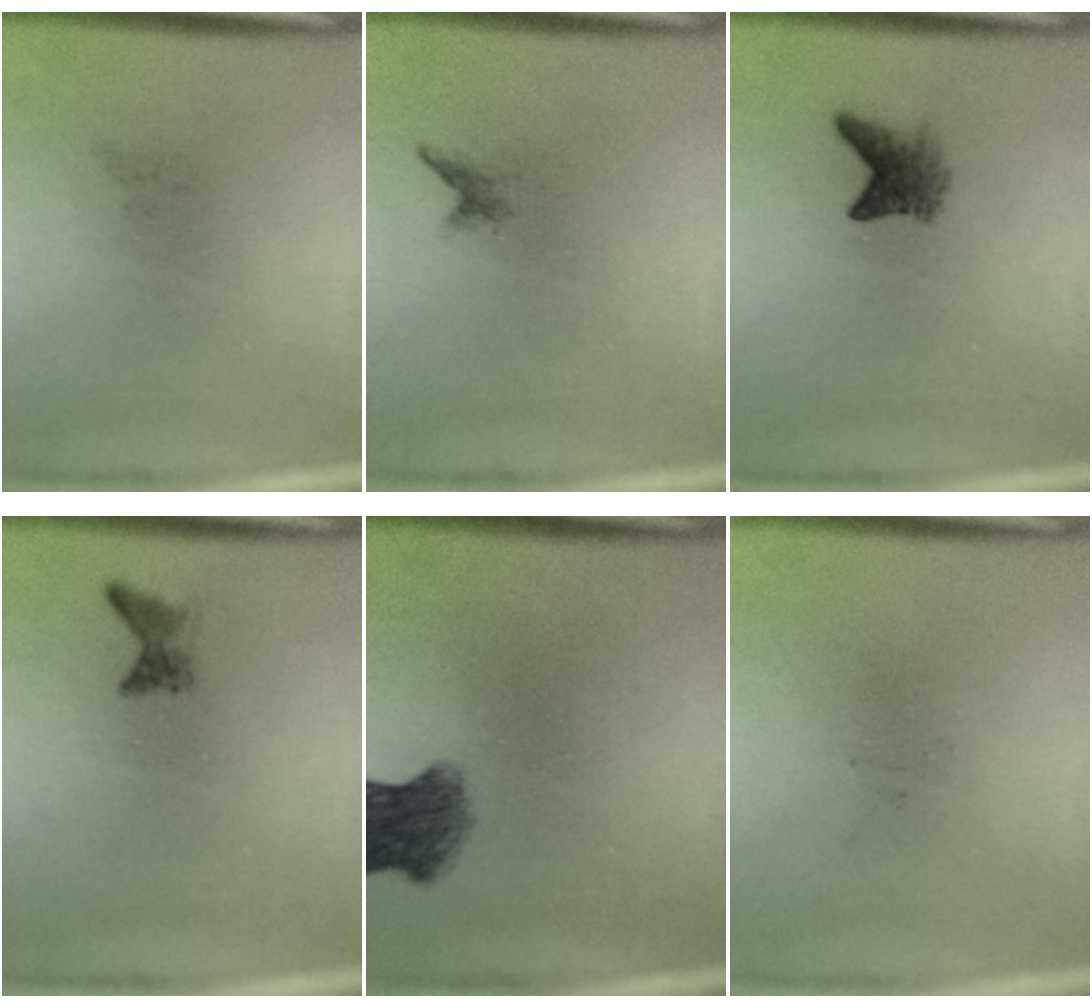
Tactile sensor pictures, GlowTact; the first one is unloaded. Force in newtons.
{"total": 0.7}
{"total": 2.7}
{"total": 1.2}
{"total": 5.8}
{"total": 0.0}